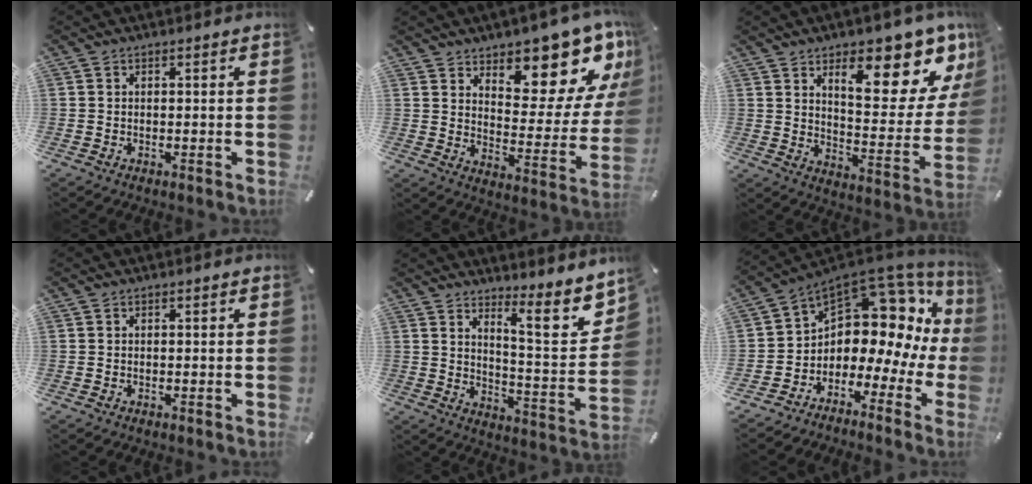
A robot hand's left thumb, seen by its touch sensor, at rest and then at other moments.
{"total": 13.4, "force": [11.0, 5.2, 5.6], "torque": [-0.049, -0.113, 0.180]}
{"total": 17.9, "force": [10.8, 7.2, 12.3], "torque": [-0.155, -0.087, 0.168]}
{"total": 0.0}
{"total": 11.5, "force": [8.4, 3.2, 7.2], "torque": [-0.091, -0.079, 0.137]}
{"total": 10.8, "force": [4.1, 8.0, 6.1], "torque": [-0.087, -0.058, 0.068]}